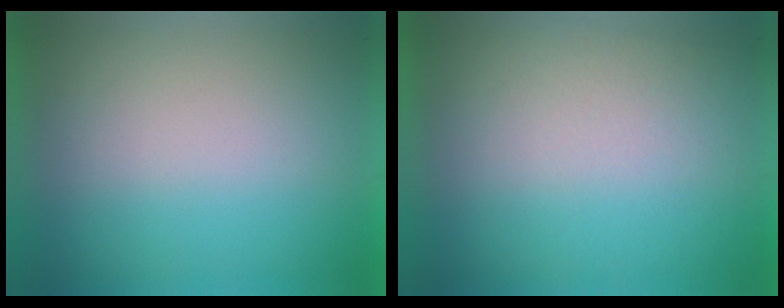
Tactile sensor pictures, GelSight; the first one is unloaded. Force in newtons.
{"total": 2.6}